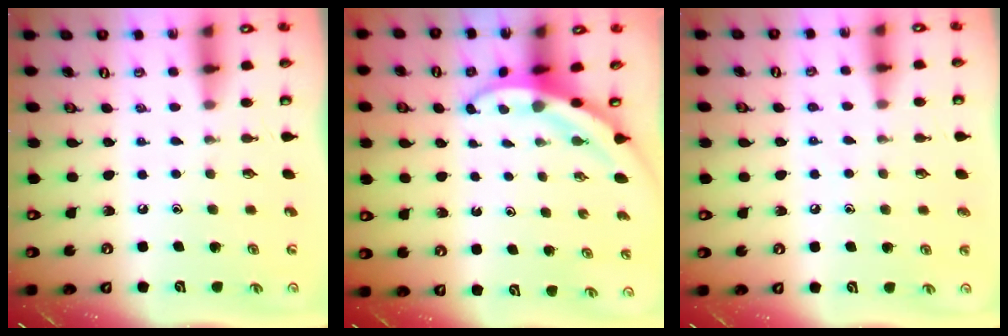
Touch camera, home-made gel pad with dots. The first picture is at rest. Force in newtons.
{"total": 3.8, "press": 3.7, "slide": 0.5}
{"total": 5.6, "press": 5.6, "slide": 0.6}